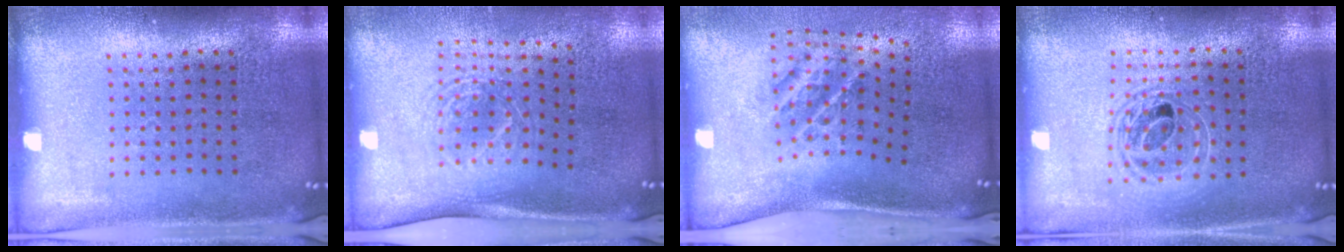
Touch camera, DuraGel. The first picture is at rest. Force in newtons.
{"total": 1.8, "press": 1.3, "slide": 1.2}
{"total": 1.8, "press": 1.2, "slide": 1.3}
{"total": 1.7, "press": 1.4, "slide": 0.9}